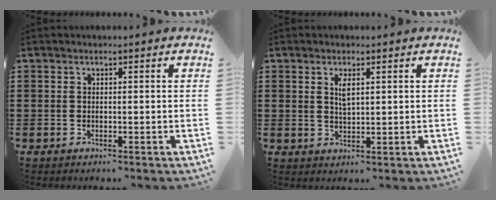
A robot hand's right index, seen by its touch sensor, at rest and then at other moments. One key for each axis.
{"total": 2.4, "fx": 1.0, "fy": 0.8, "fz": 2.1, "tx": -0.037, "ty": 0.000, "tz": 0.014}